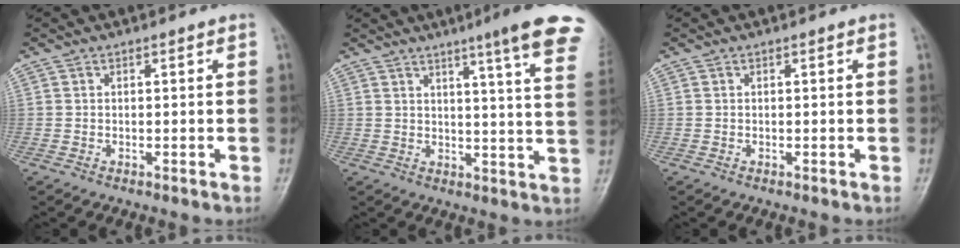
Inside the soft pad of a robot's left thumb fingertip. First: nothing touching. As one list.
[{"total": 16.1, "force": [10.8, 0.9, 11.9], "torque": [-0.134, -0.048, 0.119]}, {"total": 0.0}]